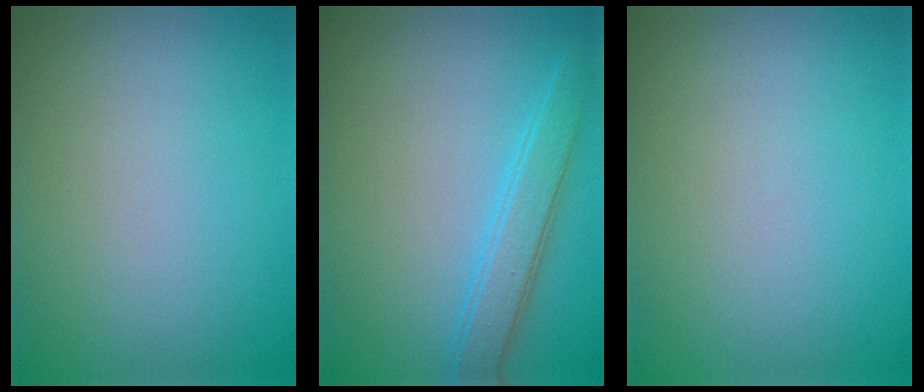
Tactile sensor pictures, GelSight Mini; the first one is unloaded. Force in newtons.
{"total": 3.0, "press": 3.0, "slide": 0.0}
{"total": 0.0}